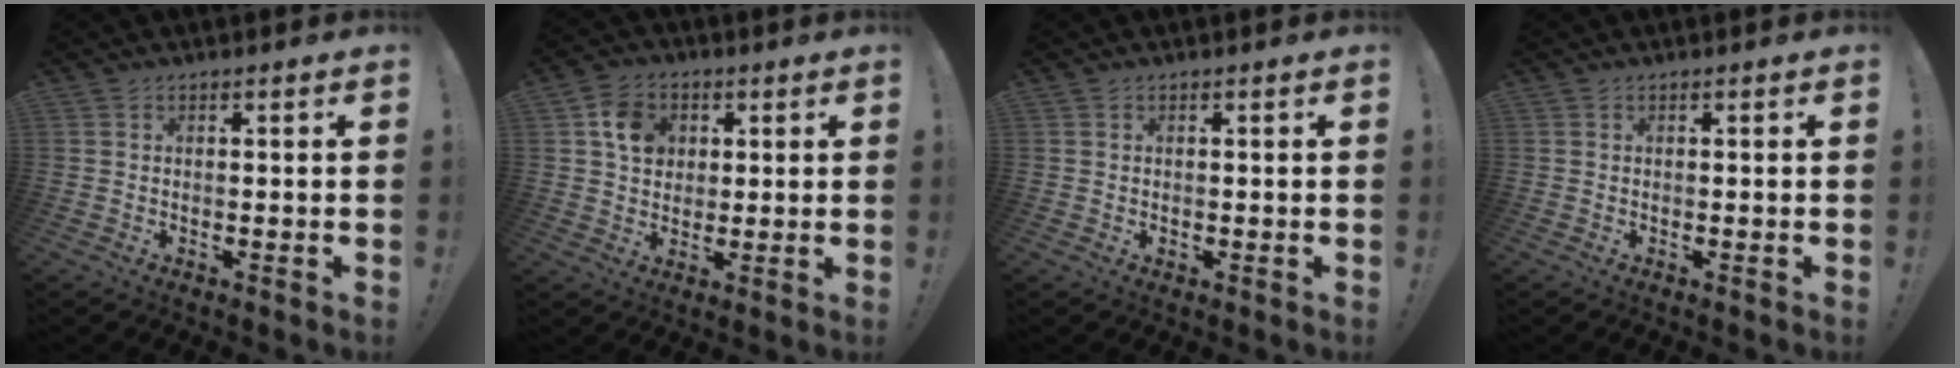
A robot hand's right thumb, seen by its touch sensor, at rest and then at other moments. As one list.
[{"total": 9.1, "force": [3.0, 7.6, 4.0], "torque": [-0.061, 0.002, 0.060]}, {"total": 0.5, "force": [0.1, 0.5, 0.0], "torque": [0.005, -0.001, 0.001]}, {"total": 0.0}]